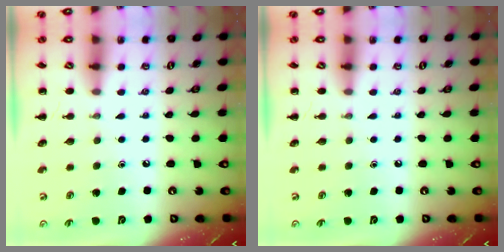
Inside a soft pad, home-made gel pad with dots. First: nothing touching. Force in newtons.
{"total": 0.0}